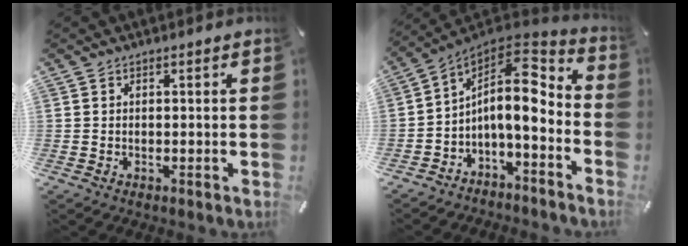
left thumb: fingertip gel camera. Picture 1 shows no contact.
{"total": 10.8, "force": [0.6, 6.1, 8.8], "torque": [-0.143, -0.023, 0.004]}